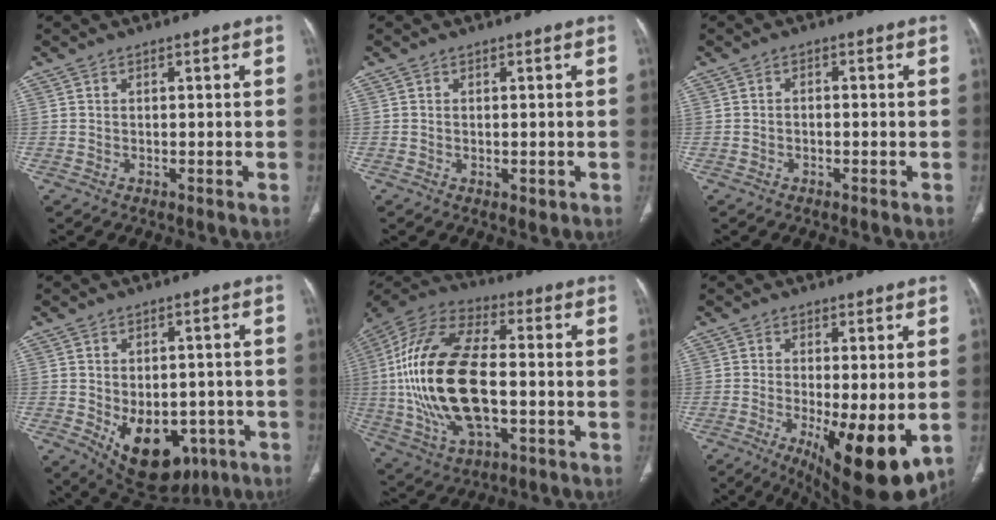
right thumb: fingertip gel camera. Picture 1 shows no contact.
{"total": 1.4, "force": [-0.2, 0.9, 1.1], "torque": [-0.019, -0.005, 0.002]}
{"total": 1.0, "force": [-0.4, 0.7, 0.7], "torque": [-0.009, 0.005, -0.007]}
{"total": 15.0, "force": [-5.1, 9.7, 10.2], "torque": [-0.123, 0.006, -0.048]}
{"total": 25.2, "force": [-1.4, 12.6, 21.8], "torque": [-0.454, 0.009, -0.024]}
{"total": 14.1, "force": [-3.7, 4.4, 12.9], "torque": [-0.178, -0.026, -0.040]}